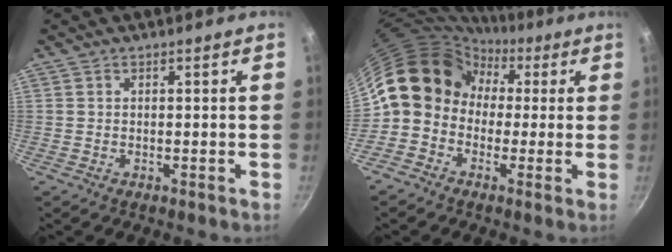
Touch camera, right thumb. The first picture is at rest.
{"total": 12.6, "force": [0.3, 10.9, 6.3], "torque": [-0.070, 0.039, -0.020]}